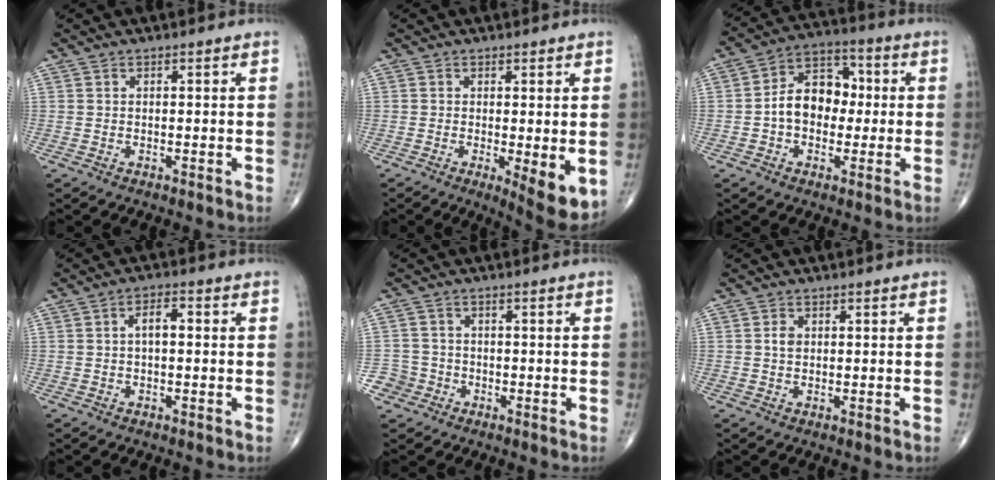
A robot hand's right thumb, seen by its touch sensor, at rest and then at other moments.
{"total": 7.1, "force": [-1.3, 1.9, 6.7], "torque": [-0.091, -0.021, -0.017]}
{"total": 10.9, "force": [-0.4, 8.0, 7.5], "torque": [-0.093, 0.035, -0.019]}
{"total": 3.7, "force": [0.2, 1.8, 3.2], "torque": [-0.053, 0.014, 0.000]}
{"total": 3.8, "force": [-1.8, 3.4, -0.3], "torque": [0.027, 0.017, -0.038]}
{"total": 1.6, "force": [0.2, 1.2, 1.1], "torque": [-0.016, 0.003, 0.004]}